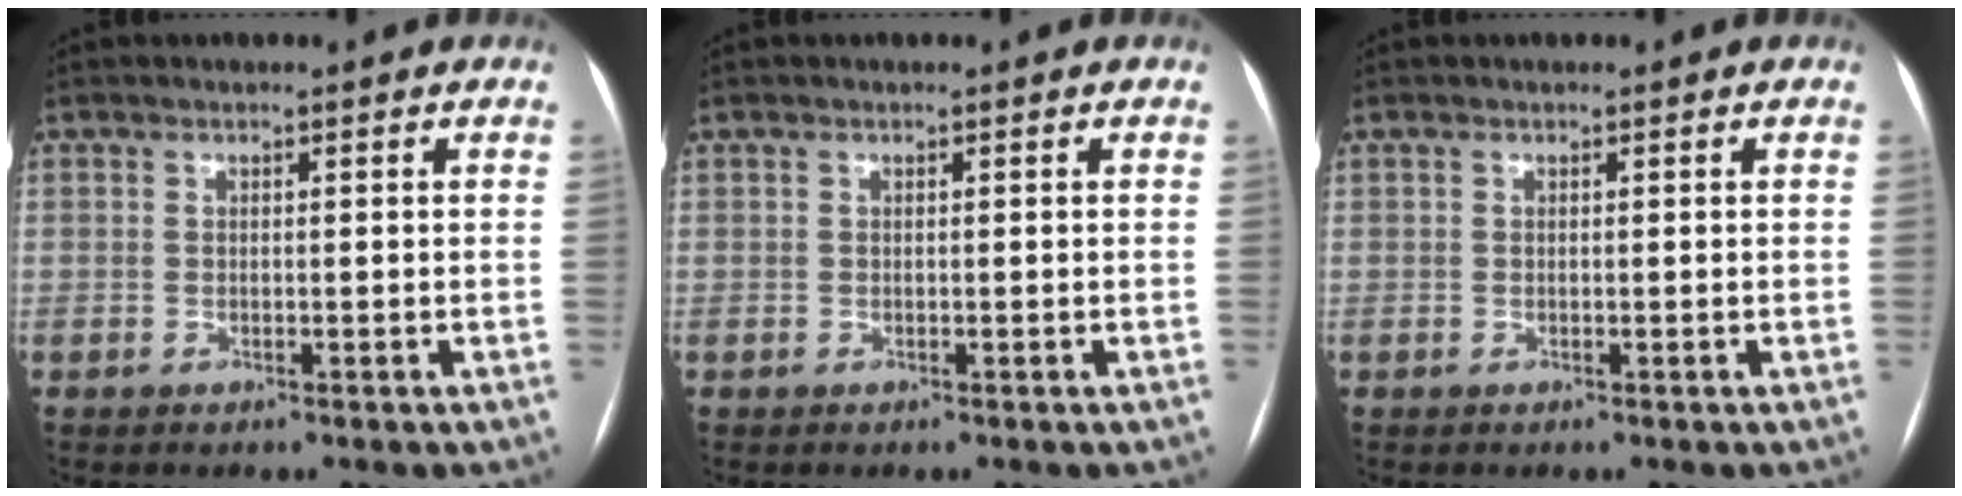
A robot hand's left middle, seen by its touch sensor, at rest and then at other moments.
{"total": 0.0}
{"total": 0.0}